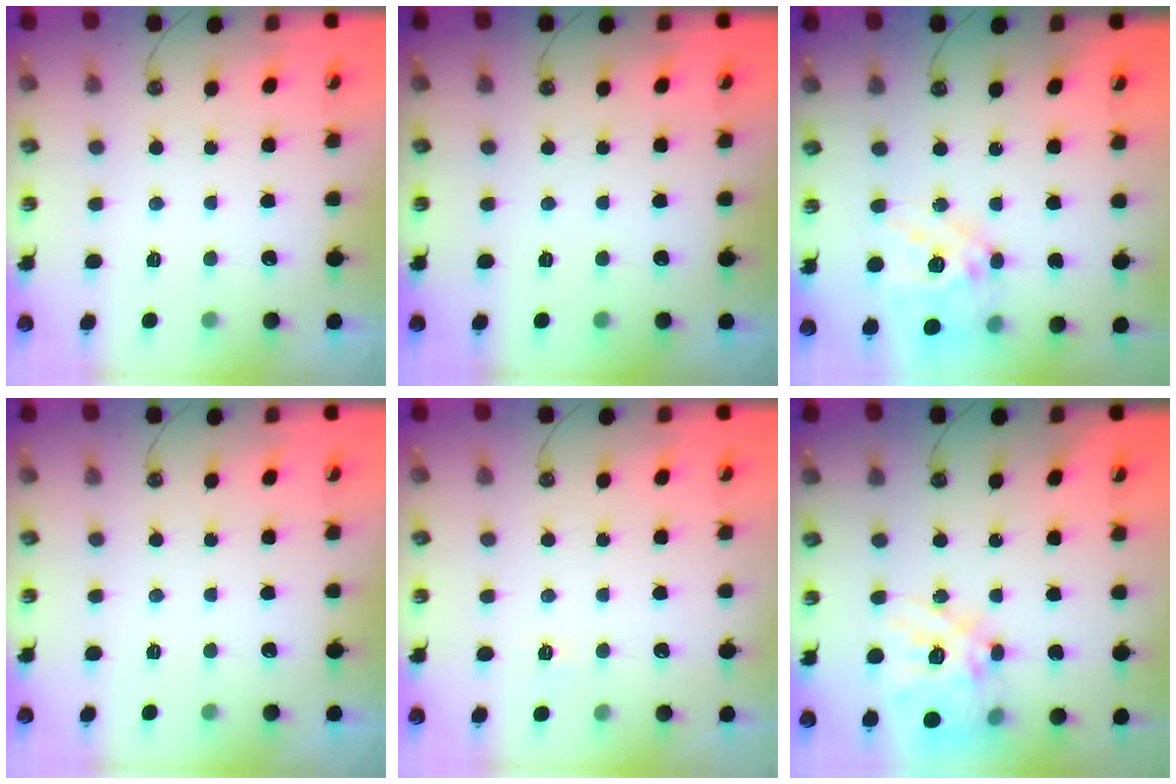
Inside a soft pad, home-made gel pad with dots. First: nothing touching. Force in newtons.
{"total": 0.0}
{"total": 15.0, "press": 15.0, "slide": 1.4}
{"total": 0.0}
{"total": 2.7, "press": 2.7, "slide": 0.3}
{"total": 19.6, "press": 19.5, "slide": 1.9}